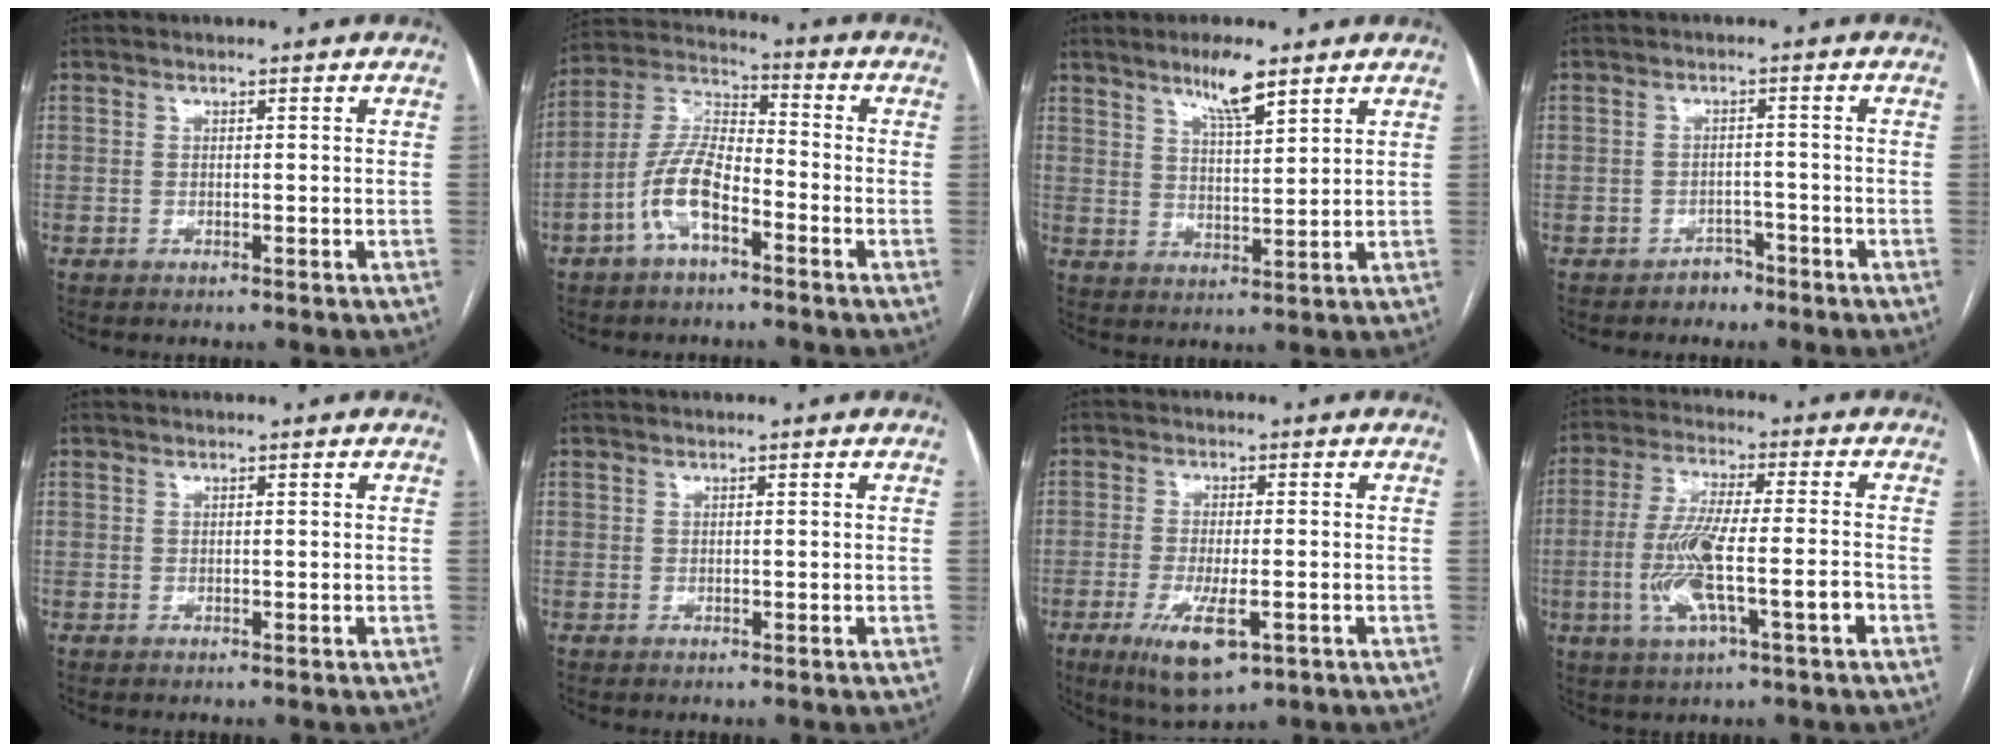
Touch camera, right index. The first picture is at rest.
{"total": 9.8, "force": [-4.4, 3.8, 7.9], "torque": [-0.176, 0.019, -0.088]}
{"total": 6.5, "force": [4.8, 0.7, 4.3], "torque": [-0.077, -0.005, 0.083]}
{"total": 2.6, "force": [-1.8, 1.8, -0.2], "torque": [0.006, 0.011, -0.030]}
{"total": 0.0}
{"total": 0.0}
{"total": 8.3, "force": [-3.5, 2.4, 7.1], "torque": [-0.132, -0.020, -0.052]}
{"total": 11.4, "force": [-3.5, 1.5, 10.8], "torque": [-0.214, 0.002, -0.061]}